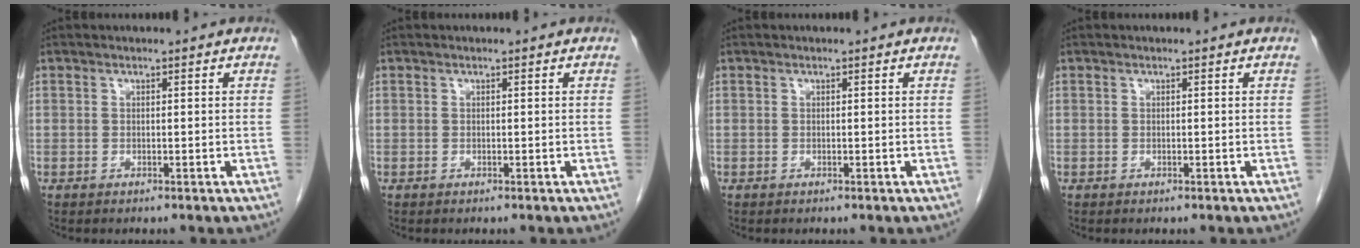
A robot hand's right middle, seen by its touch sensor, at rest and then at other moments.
{"total": 0.0}
{"total": 0.0}
{"total": 0.0}